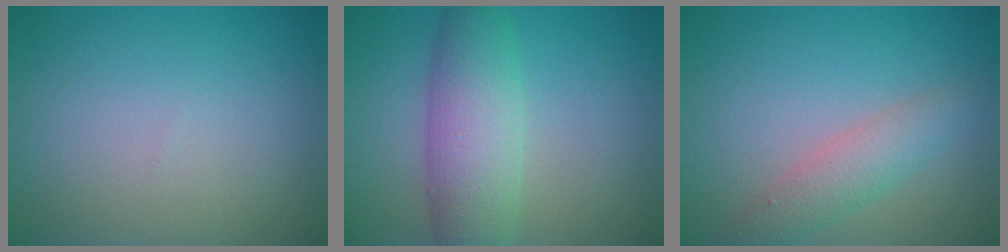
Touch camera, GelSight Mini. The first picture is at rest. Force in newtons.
{"total": 6.3, "press": 6.3, "slide": 0.2}
{"total": 3.0, "press": 3.0, "slide": 0.1}